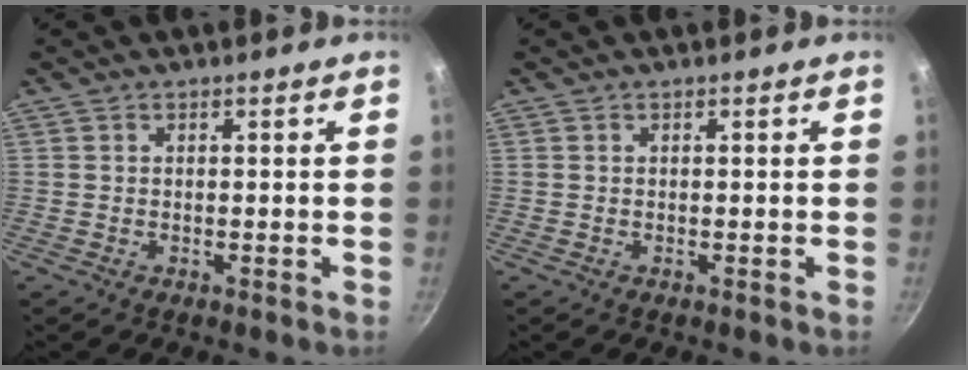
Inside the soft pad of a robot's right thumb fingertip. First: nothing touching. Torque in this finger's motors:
{"motor_torque": [-0.01, 0.01, 0.01, 0.00, 0.00]}